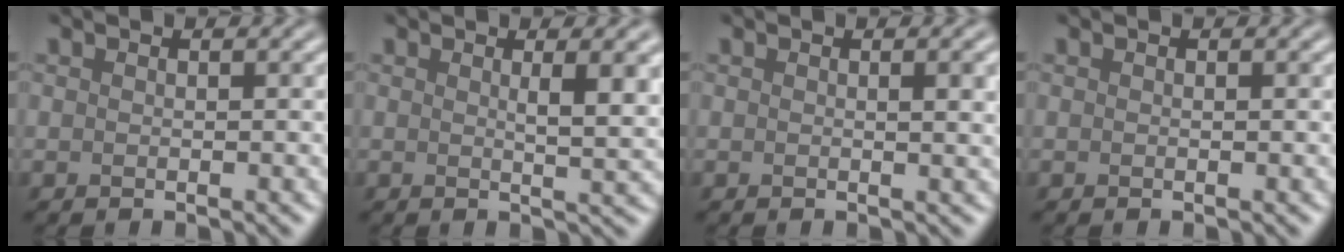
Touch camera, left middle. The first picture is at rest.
{"total": 3.5, "force": [0.8, 0.7, 3.3], "torque": [-0.033, 0.003, 0.016]}
{"total": 2.0, "force": [0.3, 0.5, 1.9], "torque": [-0.014, 0.008, 0.007]}
{"total": 0.0}